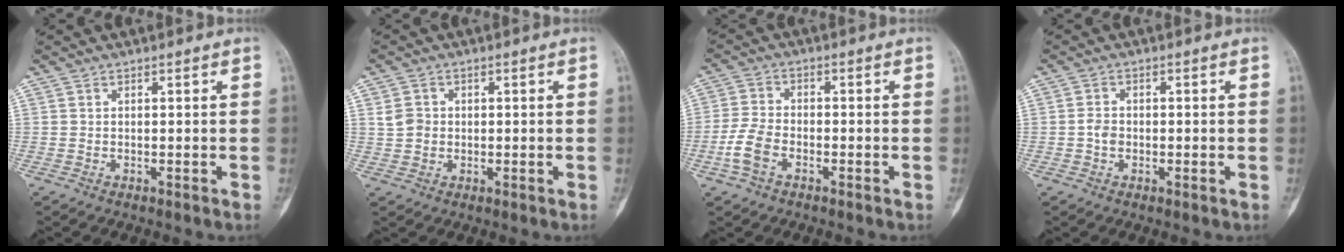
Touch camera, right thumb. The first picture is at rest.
{"total": 3.4, "force": [0.4, 3.1, 1.4], "torque": [-0.011, 0.007, 0.009]}
{"total": 6.0, "force": [-2.5, 3.7, 4.0], "torque": [-0.091, 0.015, -0.054]}
{"total": 2.2, "force": [-0.4, 1.7, 1.3], "torque": [-0.018, 0.007, -0.011]}